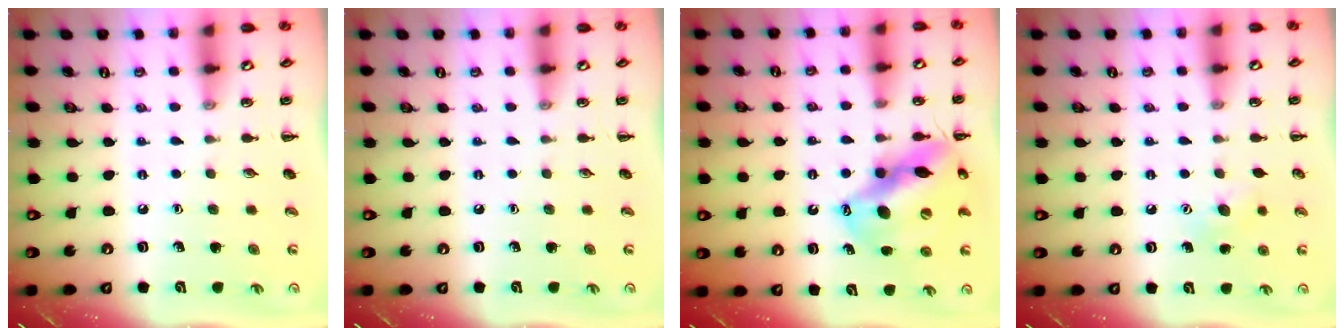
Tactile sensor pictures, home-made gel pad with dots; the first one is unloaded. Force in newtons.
{"total": 0.0}
{"total": 16.1, "press": 15.4, "slide": 4.7}
{"total": 6.2, "press": 6.0, "slide": 1.6}